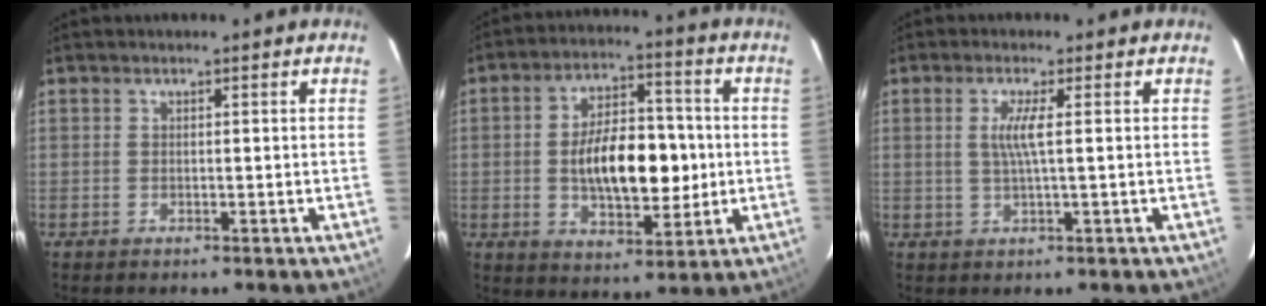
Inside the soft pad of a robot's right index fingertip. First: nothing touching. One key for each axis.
{"total": 14.7, "fx": -1.0, "fy": 7.2, "fz": 12.8, "tx": -0.221, "ty": 0.013, "tz": -0.008}
{"total": 3.5, "fx": 0.5, "fy": -0.4, "fz": 3.5, "tx": -0.070, "ty": -0.002, "tz": 0.009}